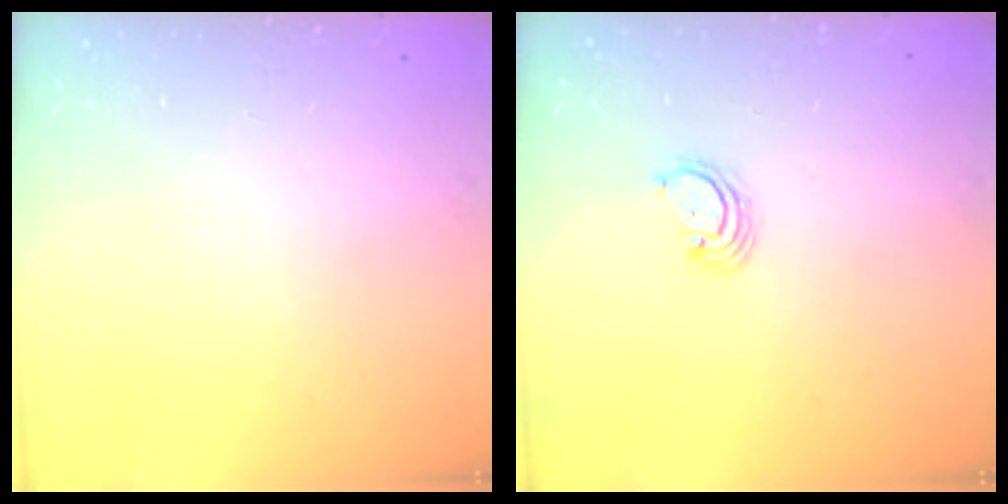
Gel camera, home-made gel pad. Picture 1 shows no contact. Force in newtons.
{"total": 2.6, "press": 2.6, "slide": 0.3}